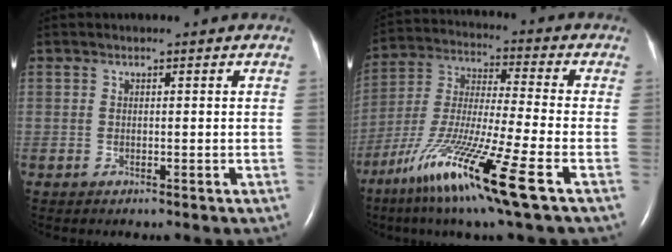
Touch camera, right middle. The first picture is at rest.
{"total": 18.3, "force": [-9.4, 0.3, 15.7], "torque": [-0.325, -0.048, -0.176]}